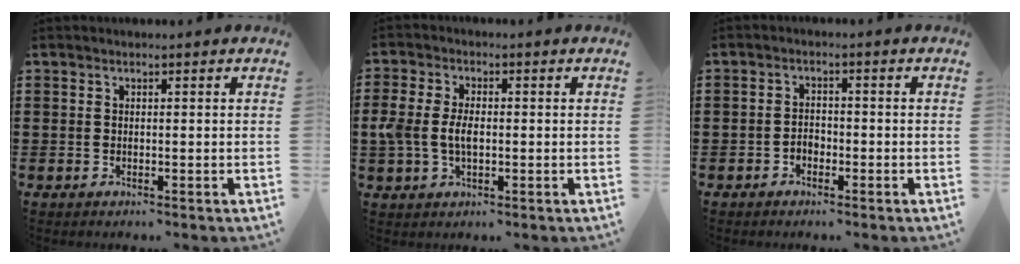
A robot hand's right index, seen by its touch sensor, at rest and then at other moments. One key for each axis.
{"total": 4.8, "fx": -0.4, "fy": 2.8, "fz": 3.9, "tx": -0.104, "ty": -0.003, "tz": -0.016}
{"total": 1.8, "fx": -1.1, "fy": 1.1, "fz": 0.8, "tx": -0.018, "ty": 0.003, "tz": -0.023}